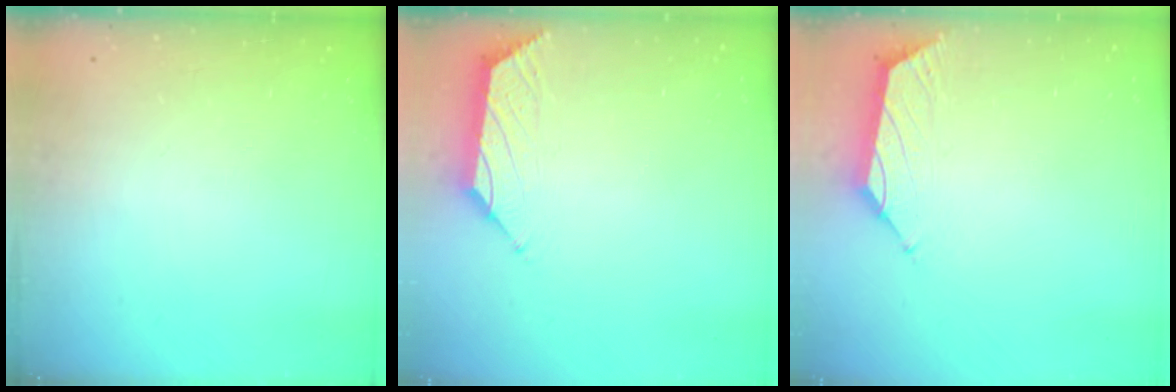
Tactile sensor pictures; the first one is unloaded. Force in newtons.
{"total": 0.8, "press": 0.4, "slide": 0.6}
{"total": 1.7, "press": 1.6, "slide": 0.6}